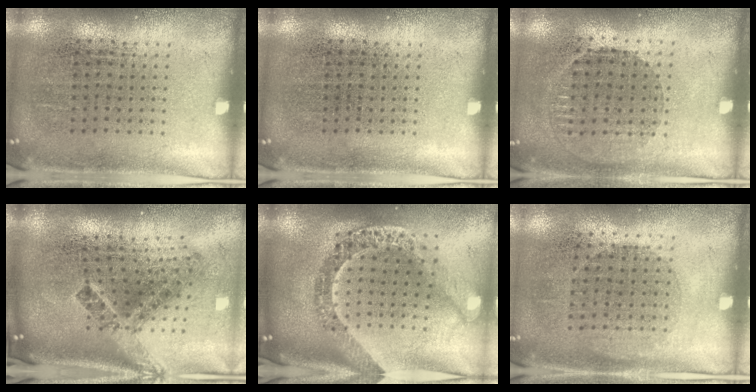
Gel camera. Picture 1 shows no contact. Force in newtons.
{"total": 0.0}
{"total": 0.9, "press": 0.8, "slide": 0.4}
{"total": 3.0, "press": 1.7, "slide": 2.4}
{"total": 3.0, "press": 2.3, "slide": 1.9}
{"total": 1.0, "press": 0.9, "slide": 0.4}